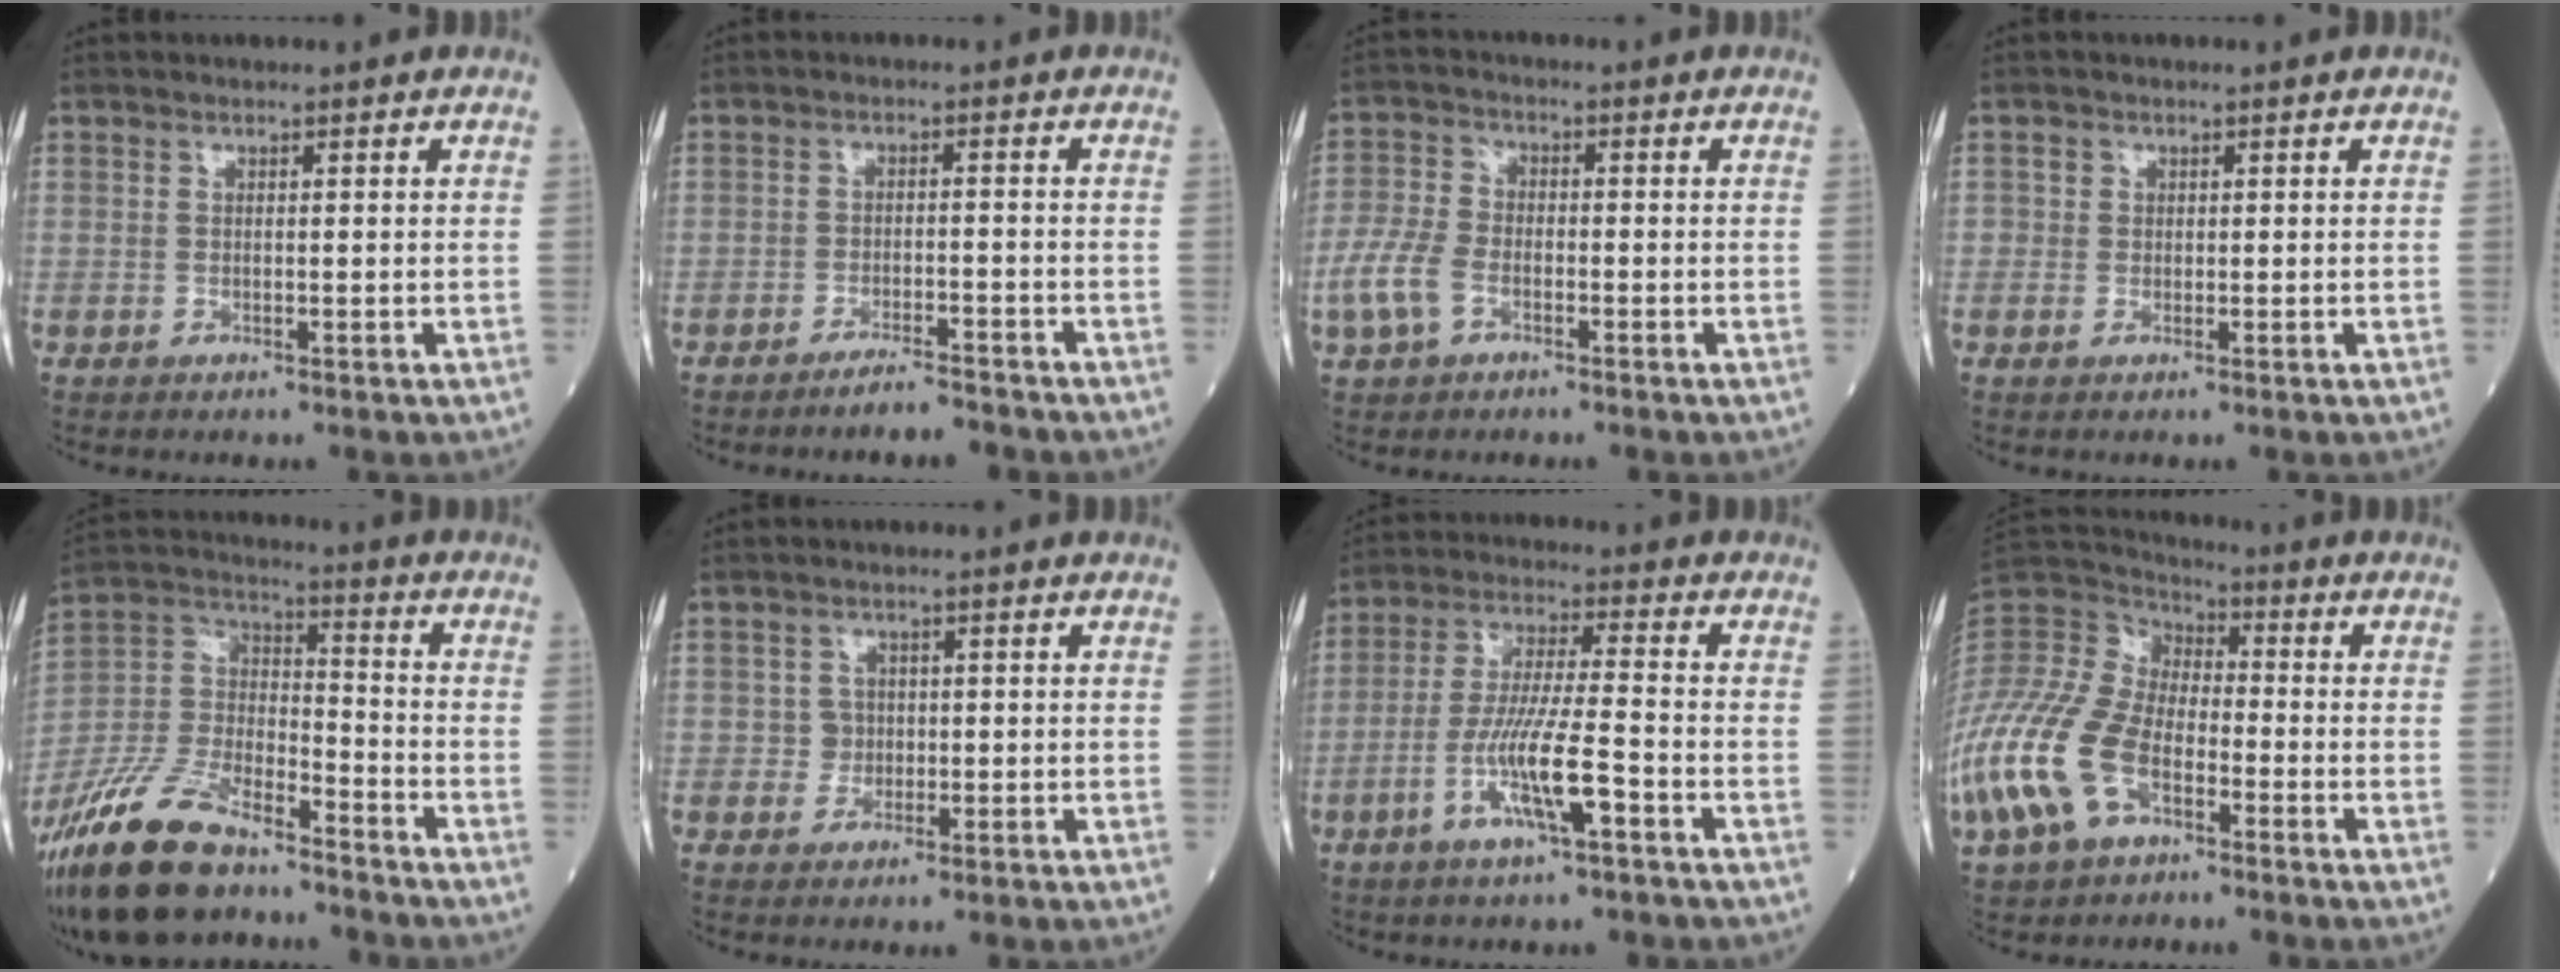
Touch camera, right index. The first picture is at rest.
{"total": 4.0, "force": [-3.6, 0.3, 1.7], "torque": [-0.030, -0.006, -0.058]}
{"total": 7.5, "force": [-3.3, 4.4, 5.1], "torque": [-0.143, 0.002, -0.071]}
{"total": 1.0, "force": [0.0, 1.0, 0.2], "torque": [0.003, 0.002, -0.002]}
{"total": 21.4, "force": [-16.6, 7.2, 11.4], "torque": [-0.282, -0.020, -0.315]}
{"total": 1.6, "force": [-0.1, 1.6, 0.2], "torque": [0.003, 0.005, -0.002]}
{"total": 9.7, "force": [-4.1, 0.5, 8.7], "torque": [-0.172, -0.004, -0.077]}
{"total": 17.4, "force": [-8.1, 9.5, 12.1], "torque": [-0.296, 0.000, -0.160]}